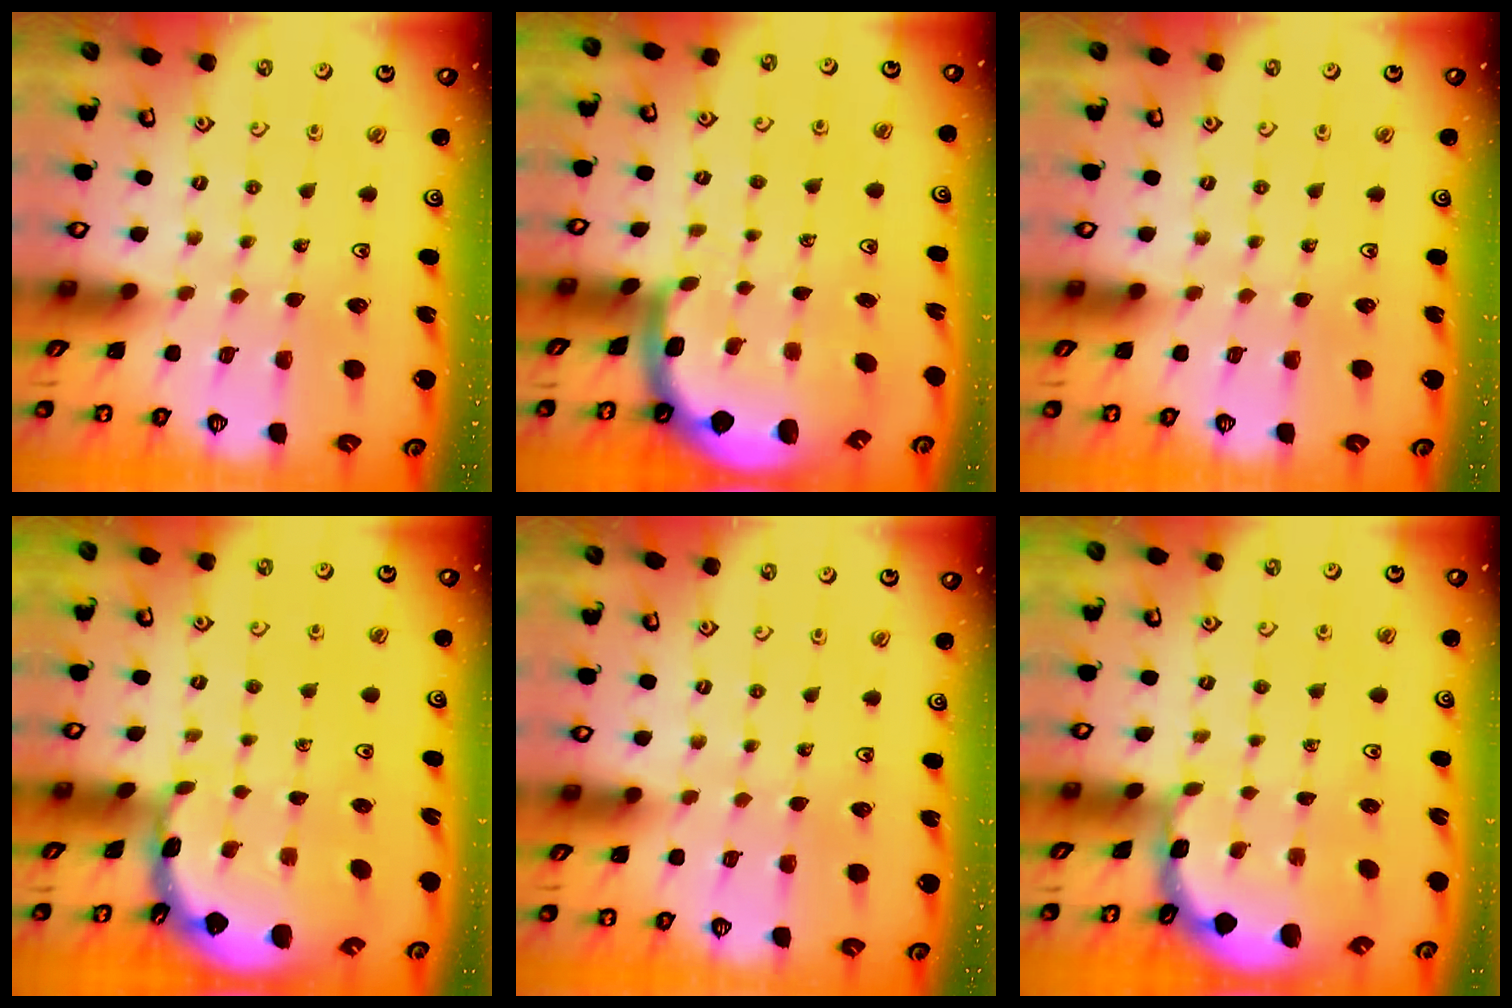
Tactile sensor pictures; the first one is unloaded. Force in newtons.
{"total": 3.9, "press": 3.7, "slide": 1.4}
{"total": 0.0}
{"total": 1.6, "press": 1.6, "slide": 0.2}
{"total": 0.0}
{"total": 1.2, "press": 1.2, "slide": 0.3}